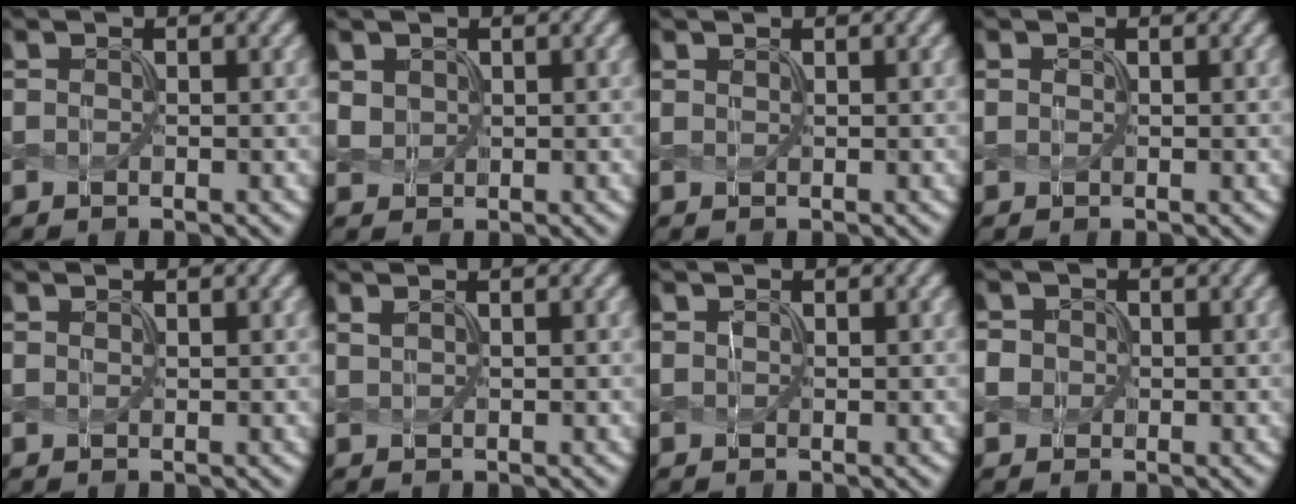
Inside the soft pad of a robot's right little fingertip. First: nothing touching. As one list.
[{"total": 0.7, "force": [0.5, 0.4, -0.2], "torque": [-0.006, 0.003, 0.025]}, {"total": 1.0, "force": [0.0, -0.4, -0.9], "torque": [0.015, 0.003, 0.010]}, {"total": 0.6, "force": [-0.2, 0.1, -0.5], "torque": [0.006, 0.005, 0.005]}, {"total": 1.0, "force": [-0.1, -0.4, -0.9], "torque": [0.015, 0.003, 0.009]}, {"total": 1.9, "force": [1.3, 1.0, 1.0], "torque": [-0.002, 0.014, 0.000]}, {"total": 1.0, "force": [-0.2, -0.1, -0.9], "torque": [0.019, 0.002, 0.007]}, {"total": 1.1, "force": [-0.3, 0.9, -0.5], "torque": [0.007, 0.002, 0.003]}]